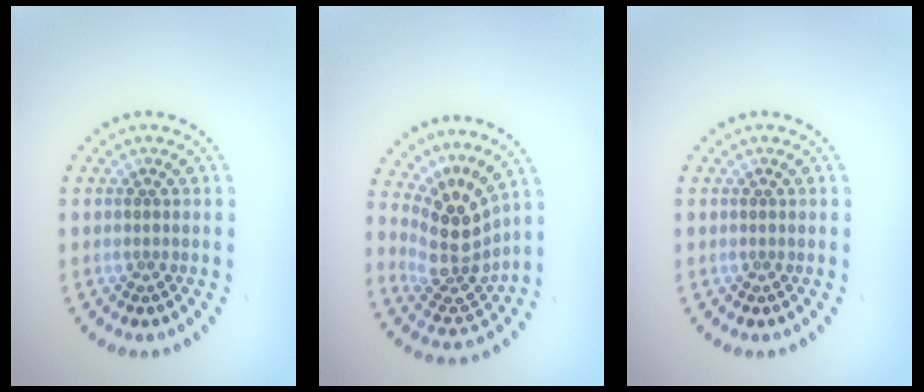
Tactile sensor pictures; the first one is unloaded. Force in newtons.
{"total": 4.4, "press": 3.2, "slide": 3.0}
{"total": 0.0}